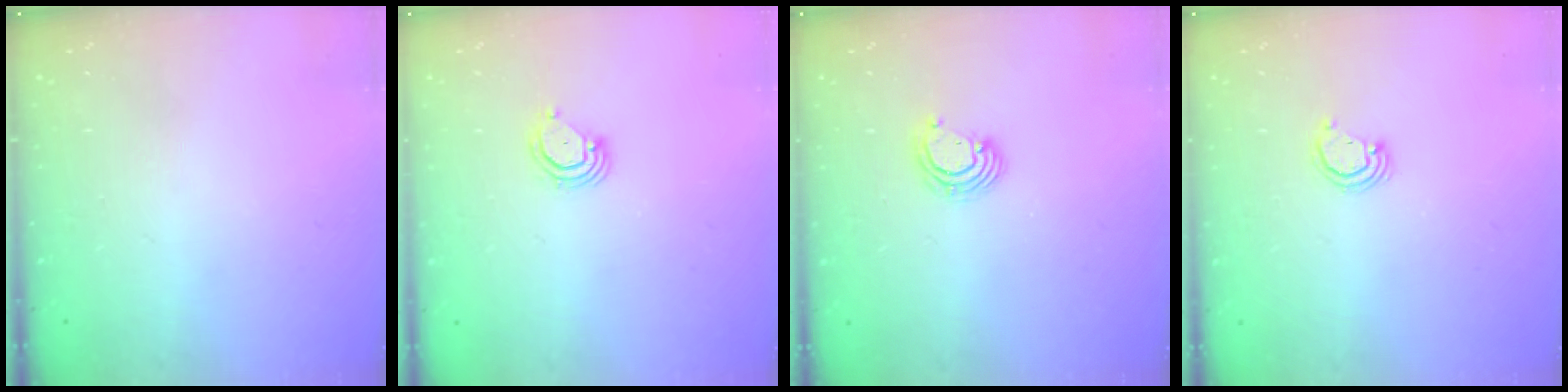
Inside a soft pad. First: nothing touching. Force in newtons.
{"total": 3.5, "press": 3.5, "slide": 0.3}
{"total": 3.3, "press": 3.3, "slide": 0.2}
{"total": 2.5, "press": 2.5, "slide": 0.2}